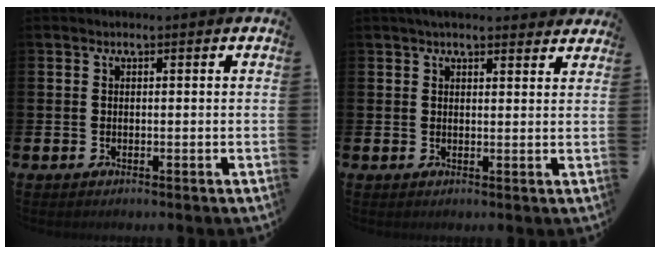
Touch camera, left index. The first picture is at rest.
{"total": 3.0, "force": [2.8, 0.5, 0.8], "torque": [-0.014, -0.009, 0.050]}